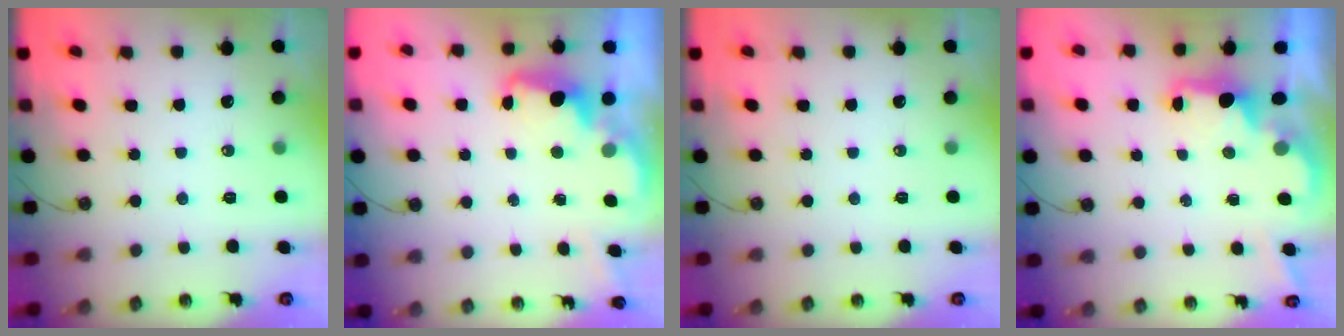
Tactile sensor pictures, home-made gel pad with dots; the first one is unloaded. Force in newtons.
{"total": 2.5, "press": 2.4, "slide": 0.5}
{"total": 0.0}
{"total": 1.9, "press": 1.7, "slide": 0.7}